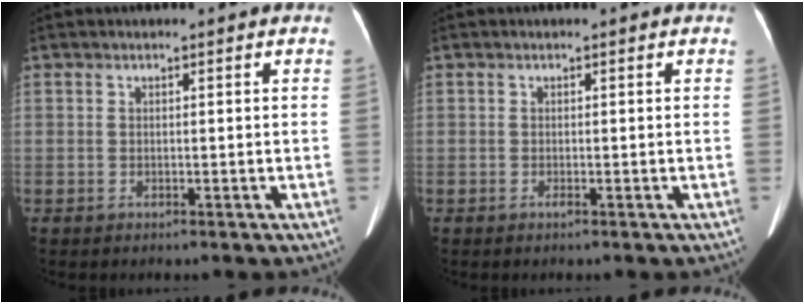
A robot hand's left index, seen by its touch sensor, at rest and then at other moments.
{"total": 0.0}